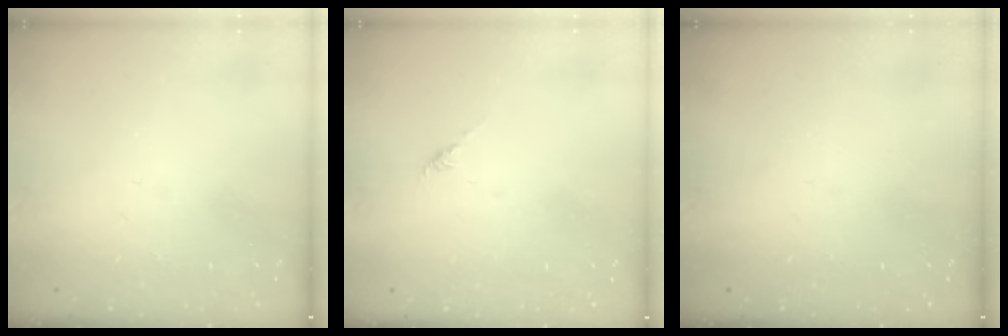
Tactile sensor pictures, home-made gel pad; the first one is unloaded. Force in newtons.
{"total": 0.0}
{"total": 0.0}